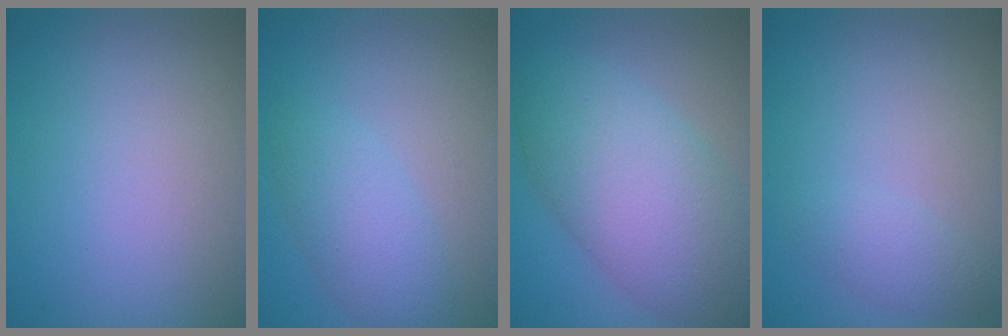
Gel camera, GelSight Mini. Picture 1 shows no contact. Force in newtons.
{"total": 3.3, "press": 3.3, "slide": 0.1}
{"total": 9.1, "press": 9.1, "slide": 0.0}
{"total": 1.6, "press": 1.6, "slide": 0.1}